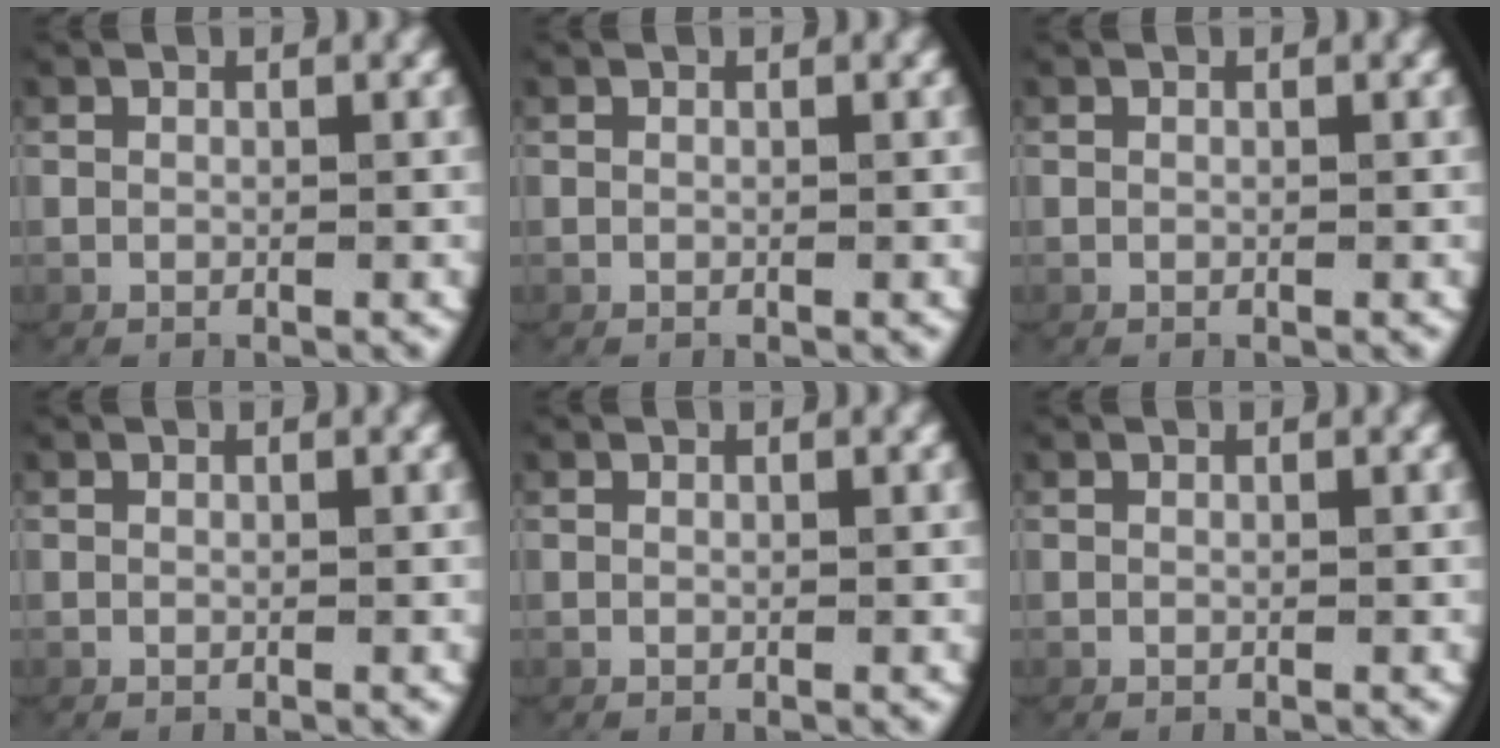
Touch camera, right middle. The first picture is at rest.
{"total": 1.4, "force": [0.1, -1.3, -0.4], "torque": [0.005, -0.007, 0.011]}
{"total": 0.0}
{"total": 0.0}
{"total": 0.0}
{"total": 0.0}